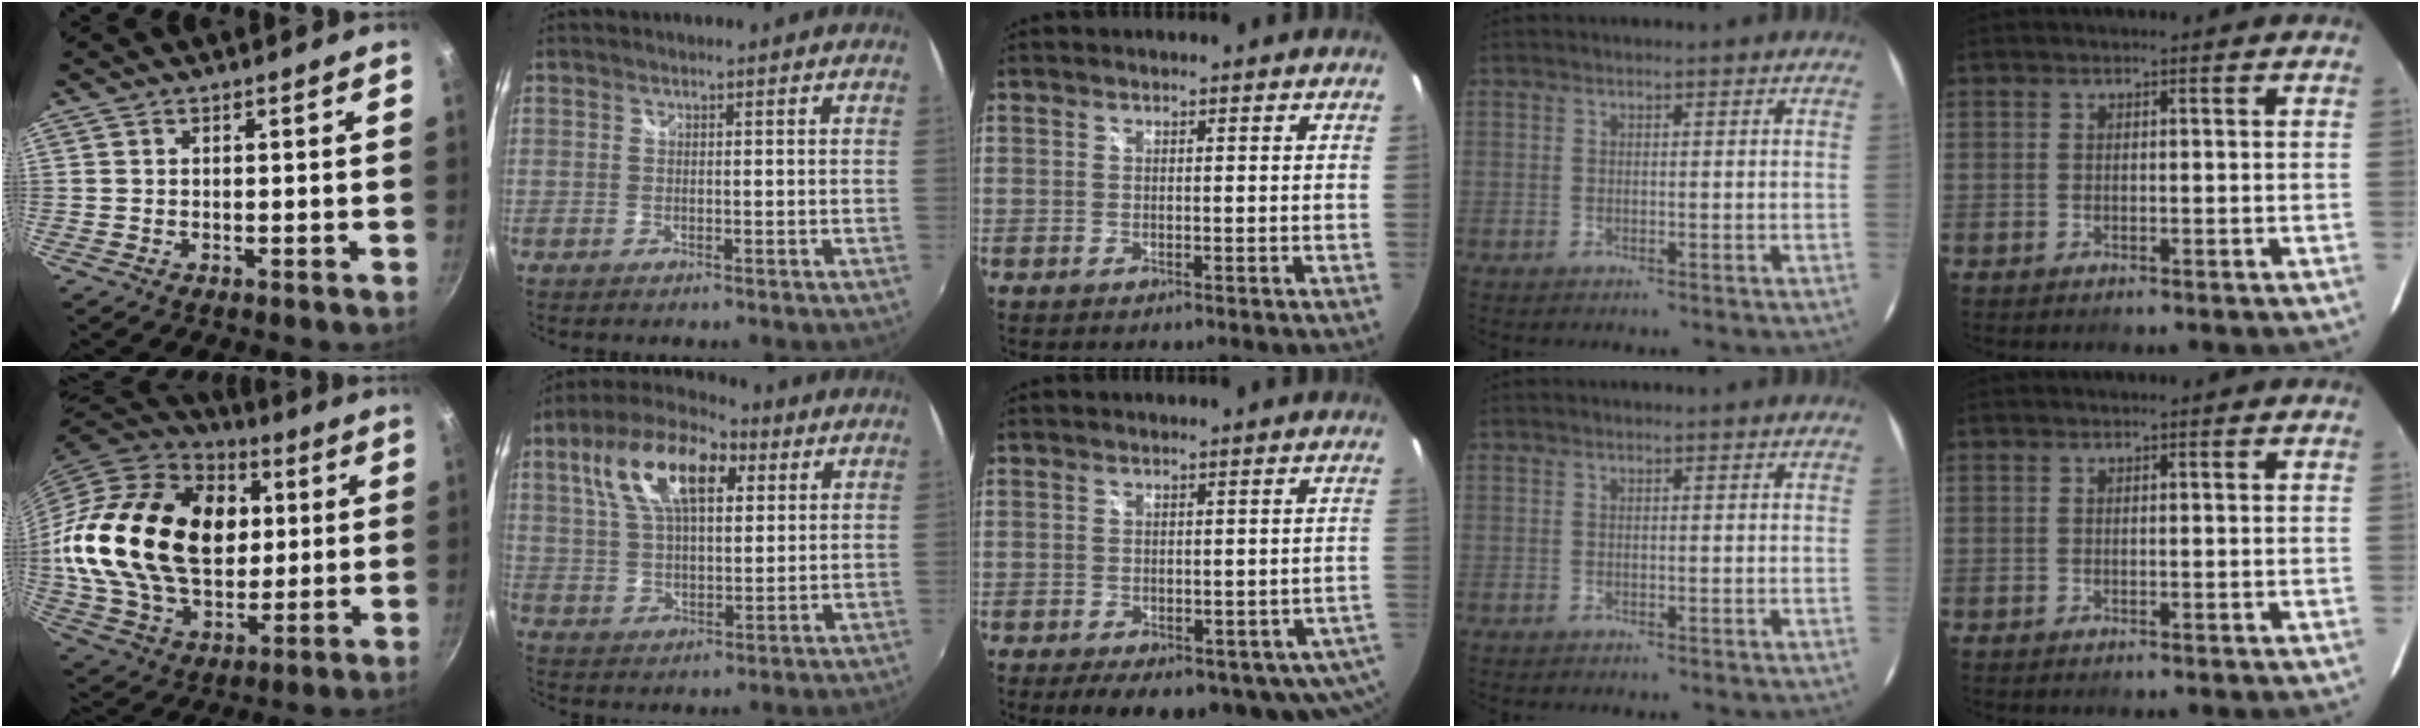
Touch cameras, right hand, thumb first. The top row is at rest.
{"thumb": {"total": 31.8, "force": [4.6, 21.4, 23.0], "torque": [-0.396, 0.011, 0.086]}, "index": {"total": 16.1, "force": [6.6, 7.7, 12.5], "torque": [-0.235, 0.036, 0.112]}, "middle": {"total": 14.4, "force": [-8.4, 6.2, 9.9], "torque": [-0.155, -0.042, -0.096]}}